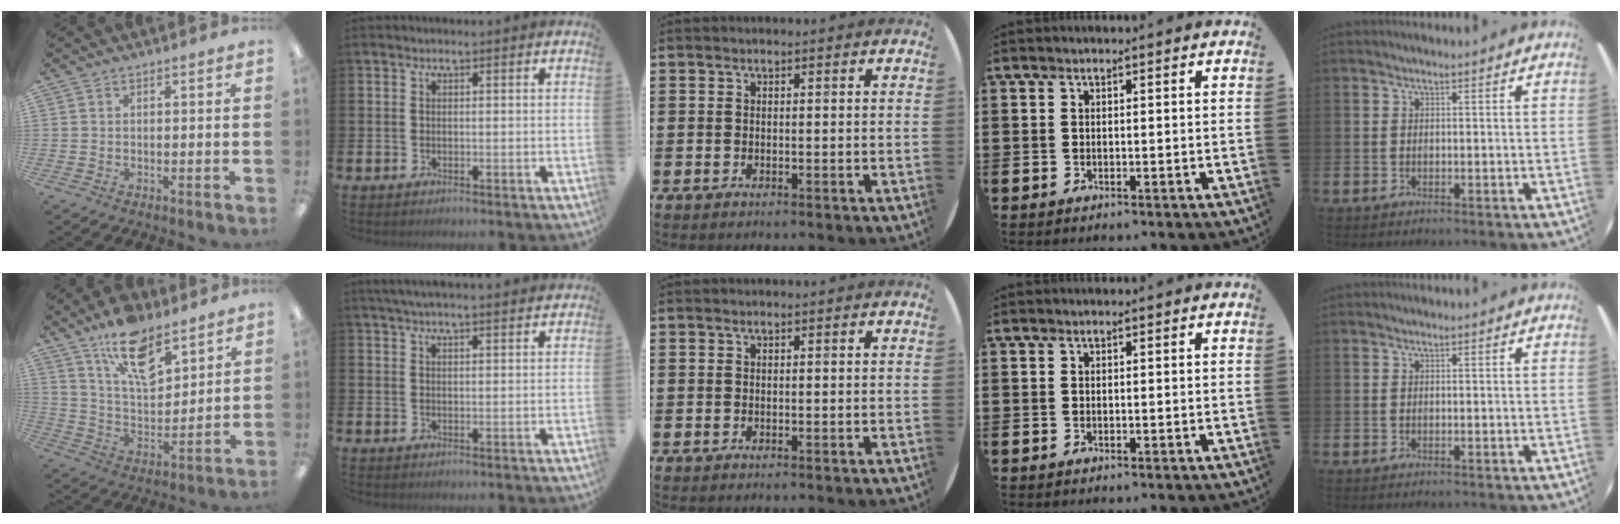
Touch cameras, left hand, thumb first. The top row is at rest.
{"thumb": {"total": 15.2, "force": [10.3, 6.8, 8.9], "torque": [-0.150, -0.050, 0.181]}, "index": {"total": 3.5, "force": [3.3, 0.0, 1.2], "torque": [-0.033, -0.006, 0.060]}}